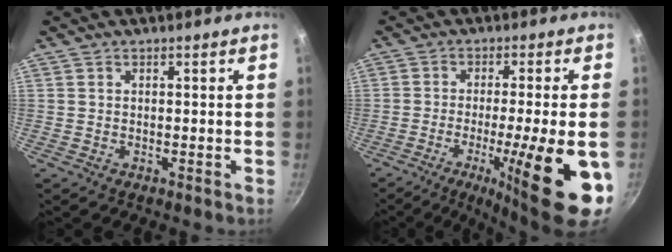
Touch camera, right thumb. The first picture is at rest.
{"total": 17.4, "force": [-5.6, 3.0, 16.2], "torque": [-0.228, 0.002, -0.078]}